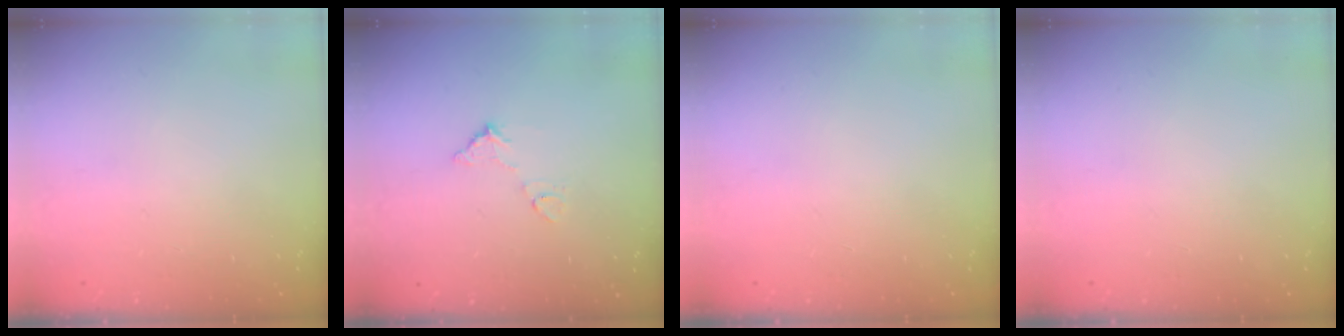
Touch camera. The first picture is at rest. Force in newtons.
{"total": 6.2, "press": 6.2, "slide": 0.3}
{"total": 0.0}
{"total": 0.0}